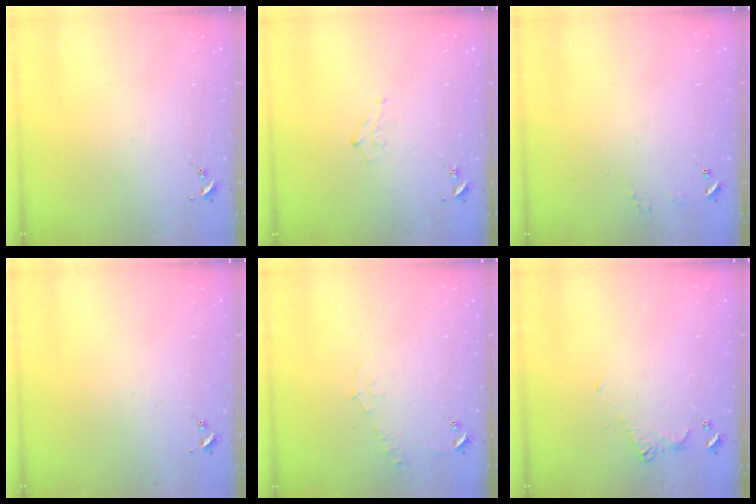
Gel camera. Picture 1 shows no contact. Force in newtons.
{"total": 6.1, "press": 6.1, "slide": 0.8}
{"total": 4.3, "press": 4.3, "slide": 0.5}
{"total": 0.0}
{"total": 5.5, "press": 5.5, "slide": 0.7}
{"total": 4.9, "press": 4.9, "slide": 0.5}